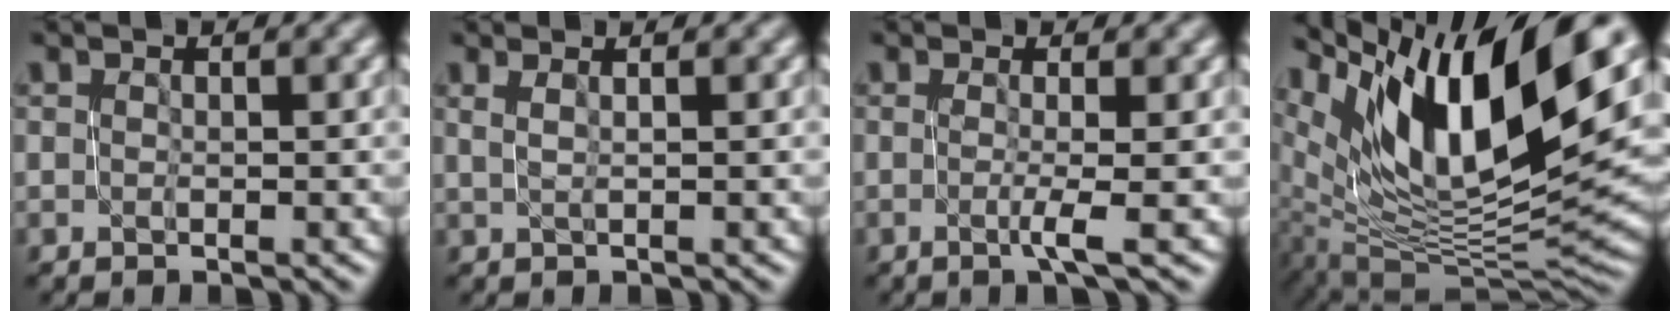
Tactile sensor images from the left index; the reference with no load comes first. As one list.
[{"total": 1.1, "force": [0.6, 0.3, 0.9], "torque": [-0.015, 0.003, 0.003]}, {"total": 2.1, "force": [-0.4, 0.5, 2.1], "torque": [-0.033, -0.007, -0.009]}, {"total": 15.5, "force": [7.6, 5.8, 12.2], "torque": [-0.220, 0.013, 0.137]}]